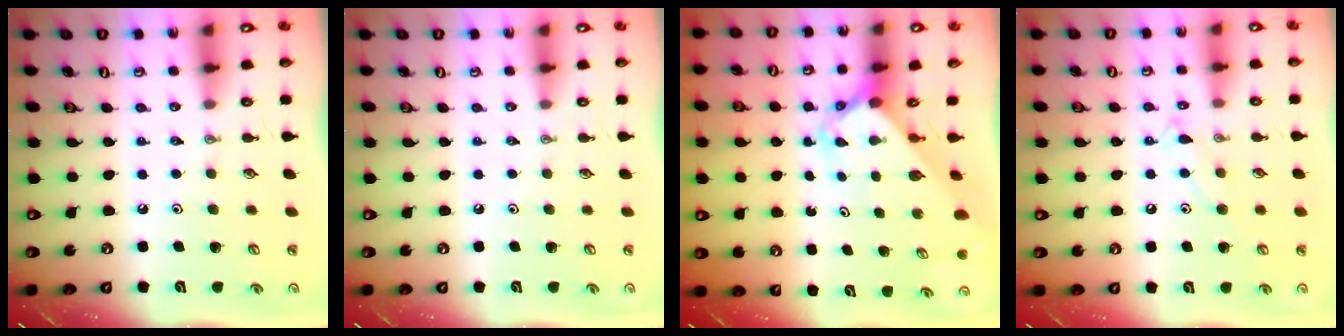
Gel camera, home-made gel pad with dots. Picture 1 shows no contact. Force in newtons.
{"total": 0.0}
{"total": 2.7, "press": 2.7, "slide": 0.2}
{"total": 8.2, "press": 8.1, "slide": 0.6}